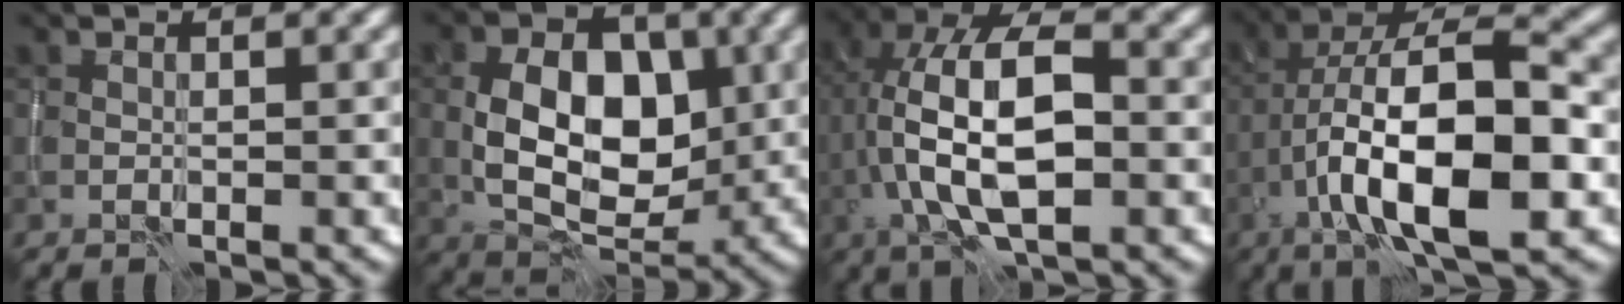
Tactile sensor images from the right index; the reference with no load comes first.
{"total": 8.9, "force": [0.1, 5.6, 7.0], "torque": [-0.120, 0.003, -0.005]}
{"total": 10.7, "force": [-0.8, 4.7, 9.6], "torque": [-0.179, 0.018, -0.022]}
{"total": 13.0, "force": [-3.6, 4.5, 11.6], "torque": [-0.202, 0.010, -0.067]}